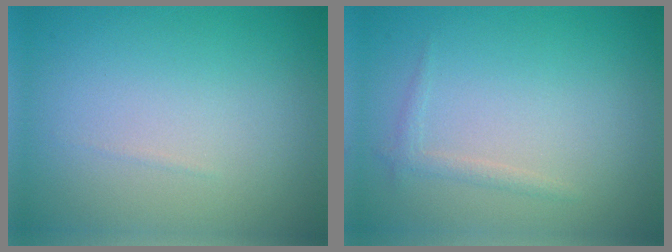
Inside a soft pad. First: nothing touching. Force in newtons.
{"total": 1.0, "press": 1.0, "slide": 0.0}